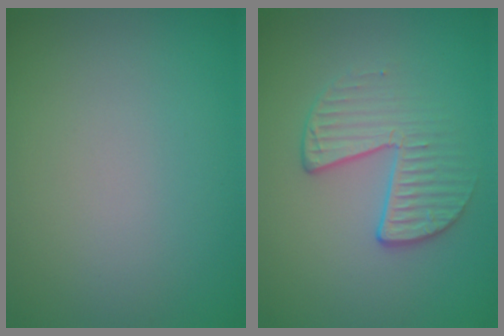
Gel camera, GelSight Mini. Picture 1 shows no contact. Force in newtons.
{"total": 2.8, "press": 2.0, "slide": 1.9}